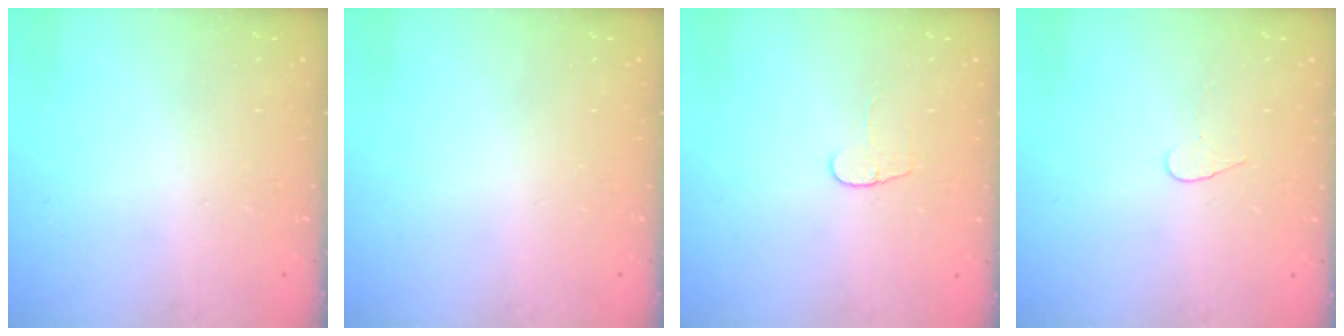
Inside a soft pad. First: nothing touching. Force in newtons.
{"total": 0.0}
{"total": 4.8, "press": 4.8, "slide": 0.4}
{"total": 4.0, "press": 4.0, "slide": 0.4}